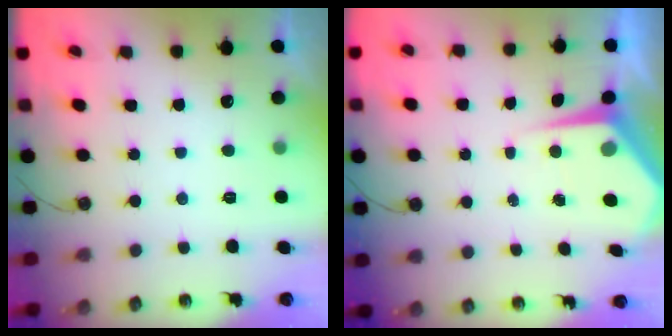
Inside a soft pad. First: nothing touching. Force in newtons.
{"total": 5.3, "press": 5.3, "slide": 0.1}